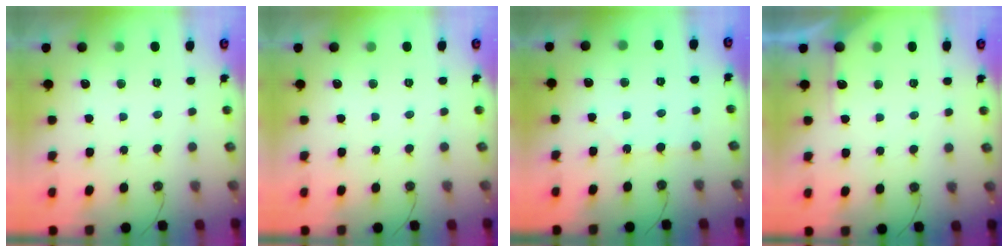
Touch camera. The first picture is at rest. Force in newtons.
{"total": 0.0}
{"total": 1.9, "press": 1.8, "slide": 0.4}
{"total": 5.5, "press": 5.5, "slide": 0.4}